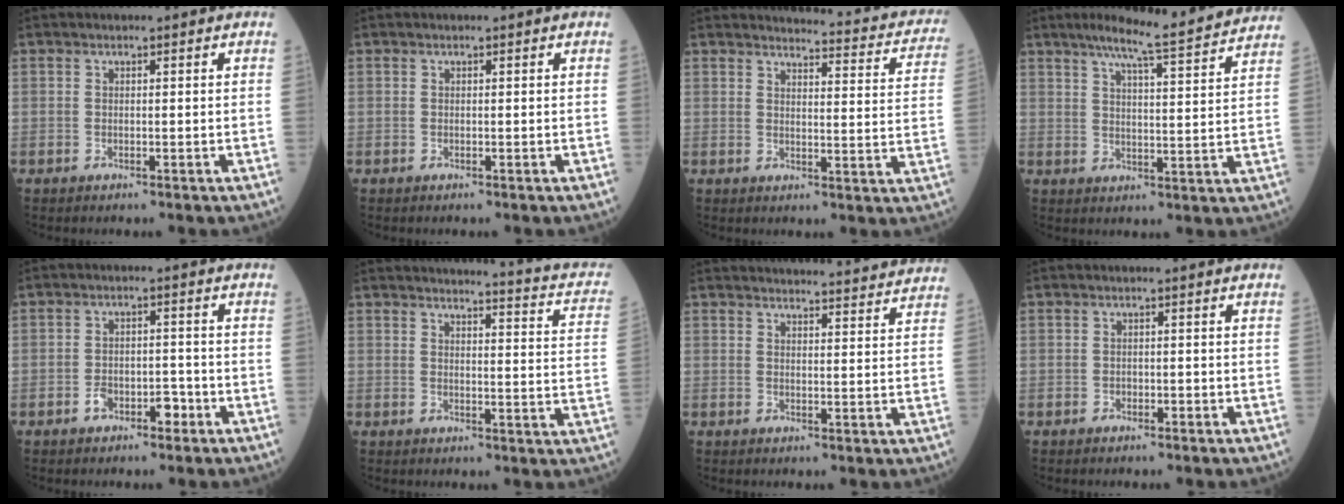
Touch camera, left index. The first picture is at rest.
{"total": 0.0}
{"total": 15.0, "force": [14.2, 2.3, 4.2], "torque": [-0.025, -0.057, 0.129]}
{"total": 14.1, "force": [12.5, -0.4, 6.4], "torque": [-0.100, -0.005, 0.156]}
{"total": 3.7, "force": [-2.1, 2.2, 2.2], "torque": [-0.034, 0.013, -0.033]}
{"total": 11.7, "force": [10.4, 1.1, 5.2], "torque": [-0.058, -0.037, 0.092]}
{"total": 19.0, "force": [18.5, 1.2, 4.1], "torque": [-0.043, -0.017, 0.216]}
{"total": 0.7, "force": [-0.4, 0.4, 0.3], "torque": [-0.005, 0.002, -0.008]}